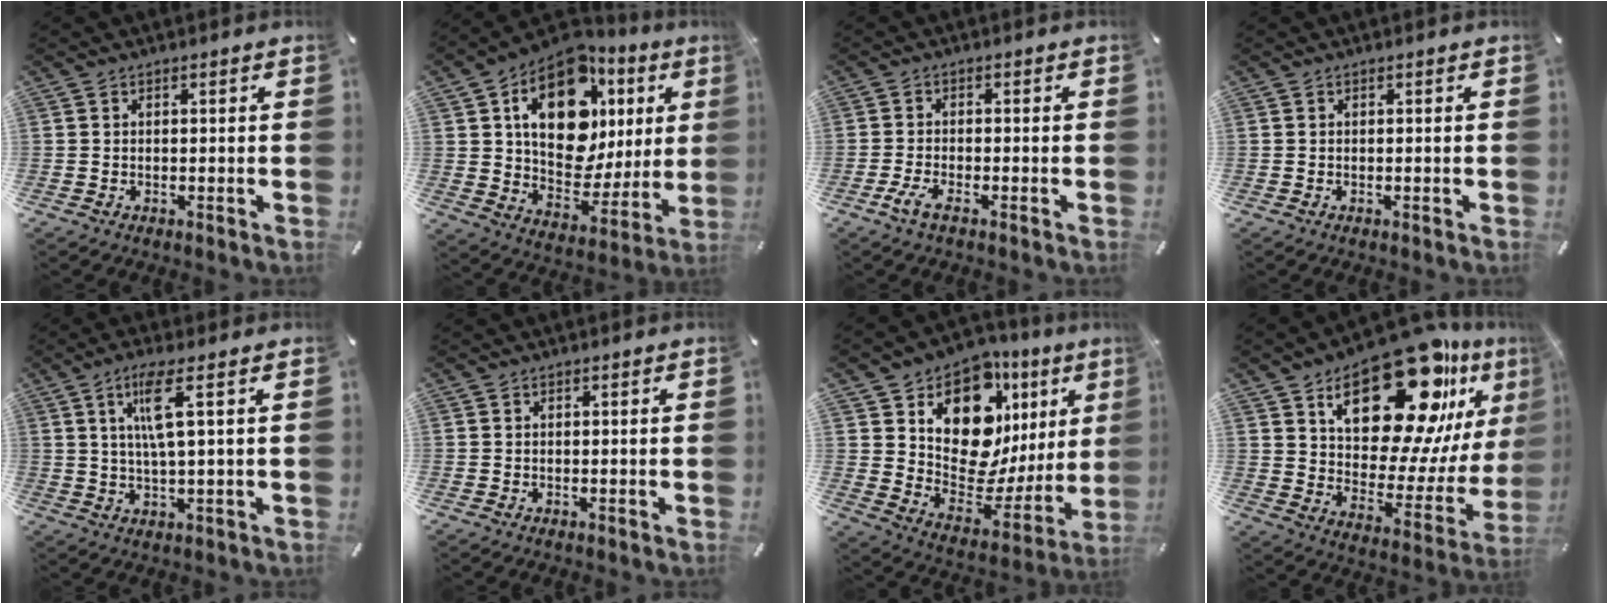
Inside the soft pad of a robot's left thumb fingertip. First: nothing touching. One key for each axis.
{"total": 20.3, "fx": 7.8, "fy": 13.6, "fz": 13.0, "tx": -0.194, "ty": -0.036, "tz": 0.139}
{"total": 3.3, "fx": -1.8, "fy": 0.9, "fz": 2.6, "tx": -0.055, "ty": -0.001, "tz": -0.034}
{"total": 0.0}
{"total": 8.0, "fx": 2.6, "fy": 1.0, "fz": 7.5, "tx": -0.150, "ty": 0.002, "tz": 0.039}
{"total": 0.0}
{"total": 15.7, "fx": 7.5, "fy": 10.4, "fz": 9.0, "tx": -0.126, "ty": -0.080, "tz": 0.126}
{"total": 28.3, "fx": 17.3, "fy": 13.2, "fz": 18.0, "tx": -0.251, "ty": -0.117, "tz": 0.294}